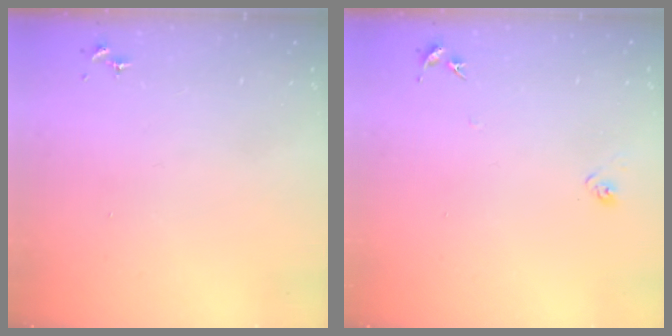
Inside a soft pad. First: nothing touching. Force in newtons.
{"total": 5.0, "press": 5.0, "slide": 0.7}